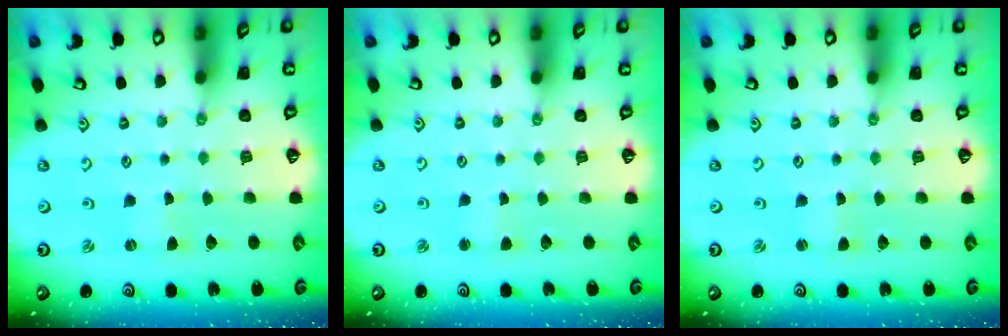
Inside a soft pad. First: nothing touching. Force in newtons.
{"total": 1.2, "press": 1.2, "slide": 0.2}
{"total": 0.6, "press": 0.6, "slide": 0.1}